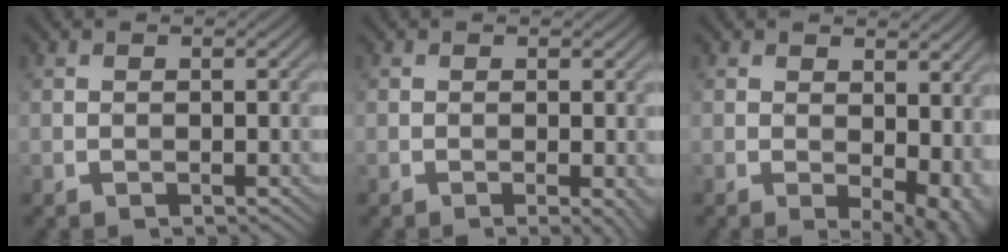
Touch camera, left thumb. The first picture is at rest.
{"total": 1.7, "force": [-0.4, 0.2, 1.6], "torque": [-0.024, -0.001, -0.009]}
{"total": 8.0, "force": [0.2, 4.5, 6.7], "torque": [-0.074, -0.008, 0.020]}